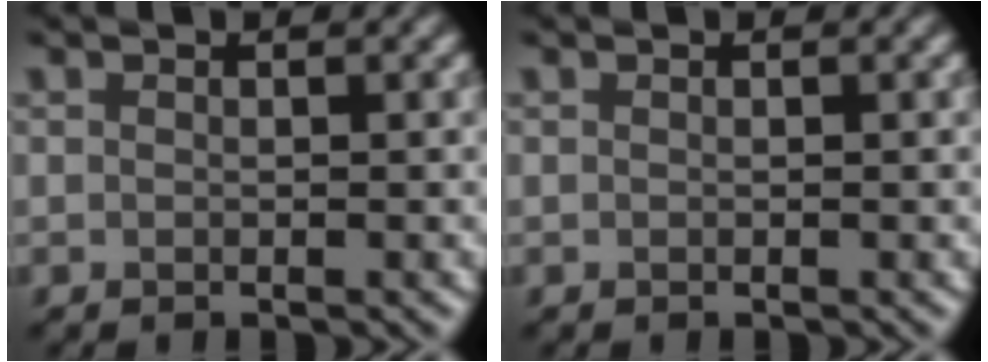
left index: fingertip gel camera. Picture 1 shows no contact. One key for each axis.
{"total": 0.0}